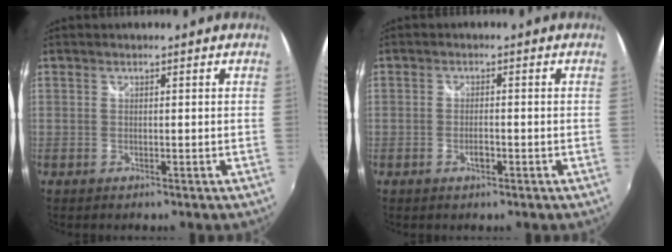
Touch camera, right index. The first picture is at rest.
{"total": 2.1, "force": [-0.9, 0.8, 1.7], "torque": [-0.032, -0.002, -0.016]}